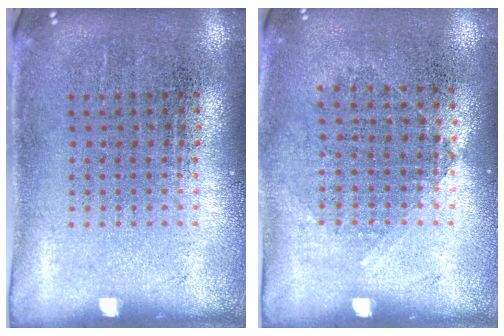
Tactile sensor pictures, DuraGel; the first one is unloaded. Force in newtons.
{"total": 1.0, "press": 0.9, "slide": 0.4}